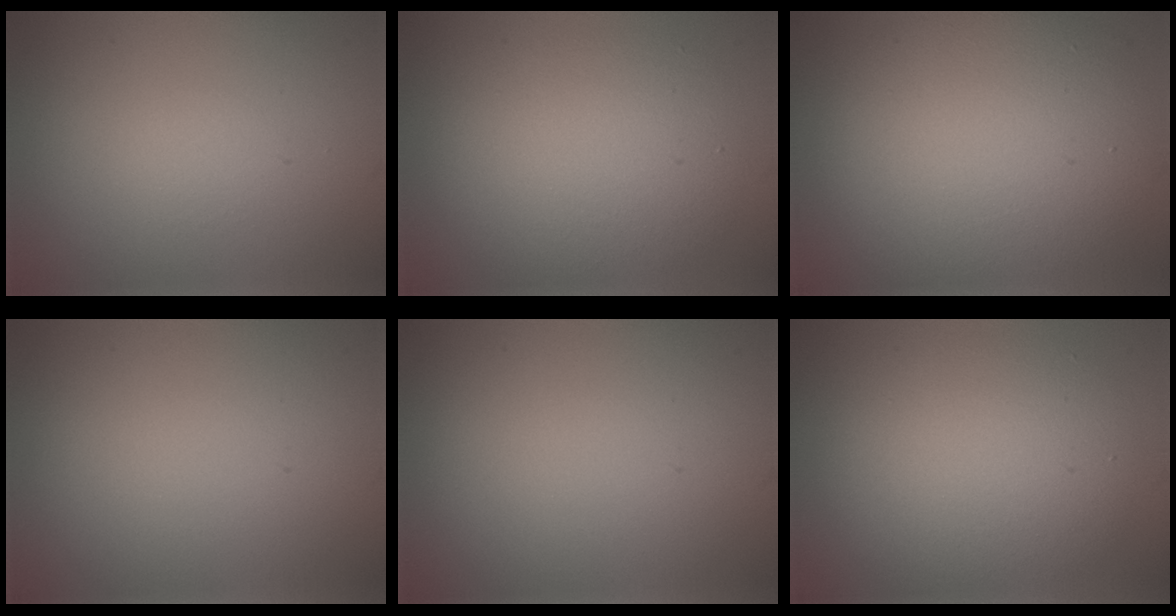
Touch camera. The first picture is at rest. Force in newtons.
{"total": 5.7, "press": 5.7, "slide": 0.4}
{"total": 10.7, "press": 10.7, "slide": 0.7}
{"total": 0.0}
{"total": 0.0}
{"total": 5.9, "press": 5.9, "slide": 0.3}